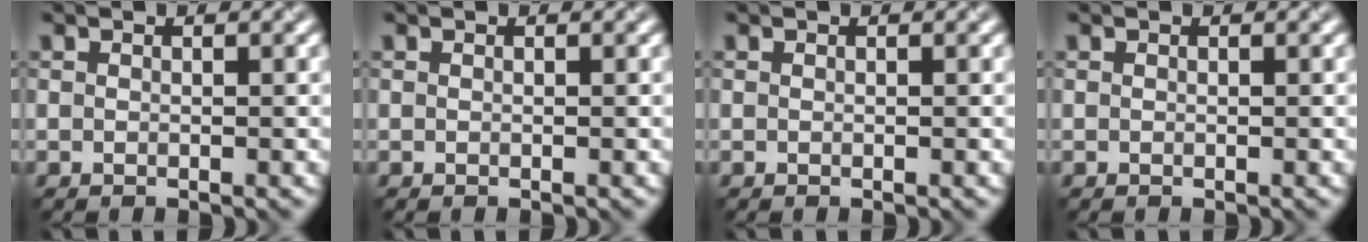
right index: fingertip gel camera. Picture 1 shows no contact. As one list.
[{"total": 0.0}, {"total": 0.0}, {"total": 0.0}]